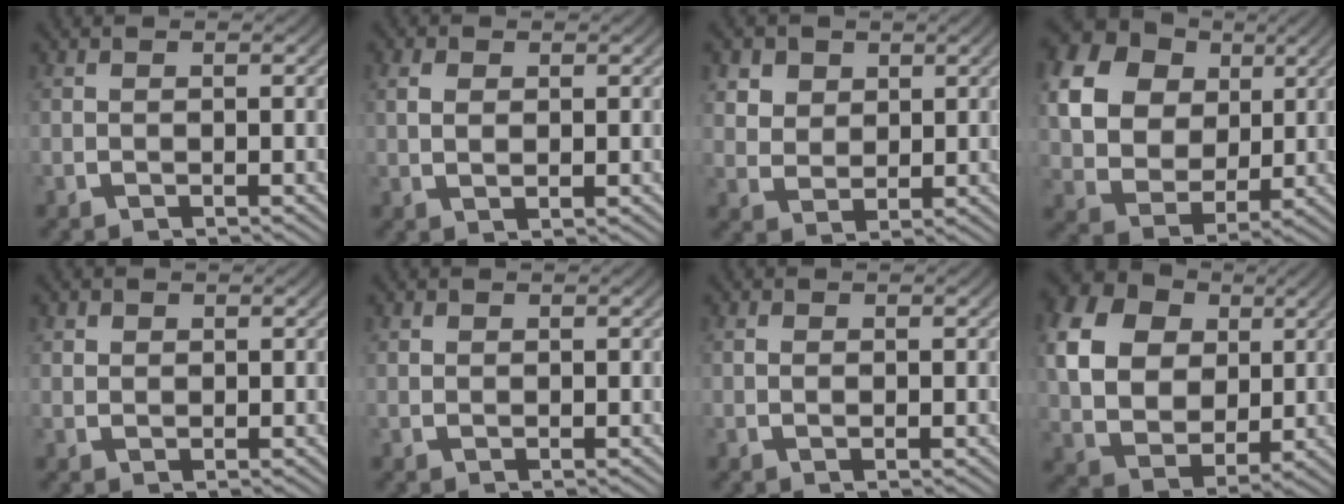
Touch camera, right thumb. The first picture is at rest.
{"total": 1.8, "force": [0.7, 1.1, 1.2], "torque": [-0.019, -0.004, 0.021]}
{"total": 4.7, "force": [1.7, 3.7, 2.3], "torque": [-0.053, -0.020, 0.043]}
{"total": 15.7, "force": [3.0, 12.6, 8.9], "torque": [-0.207, -0.020, 0.047]}
{"total": 1.5, "force": [0.8, 1.1, 0.5], "torque": [-0.011, -0.003, 0.021]}
{"total": 0.8, "force": [0.5, 0.6, 0.2], "torque": [-0.005, -0.002, 0.016]}
{"total": 0.7, "force": [0.2, 0.4, 0.6], "torque": [-0.013, -0.005, 0.009]}
{"total": 15.6, "force": [2.4, 12.3, 9.3], "torque": [-0.223, -0.031, 0.046]}